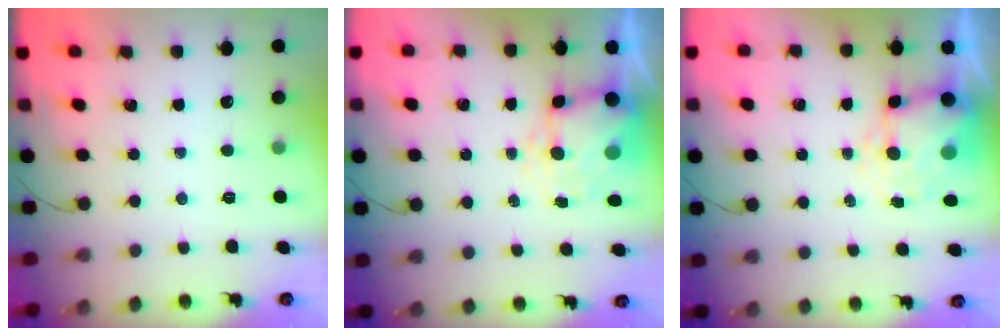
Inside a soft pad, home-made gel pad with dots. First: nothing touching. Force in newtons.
{"total": 5.8, "press": 5.7, "slide": 1.2}
{"total": 5.8, "press": 5.7, "slide": 1.2}